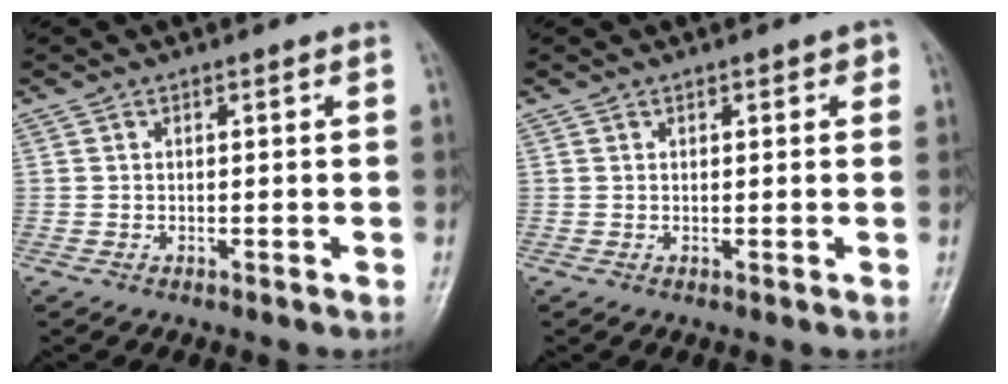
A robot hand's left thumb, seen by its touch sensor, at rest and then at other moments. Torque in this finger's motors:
{"motor_torque": [-0.53, 0.25, -0.14, -0.07, -0.01]}